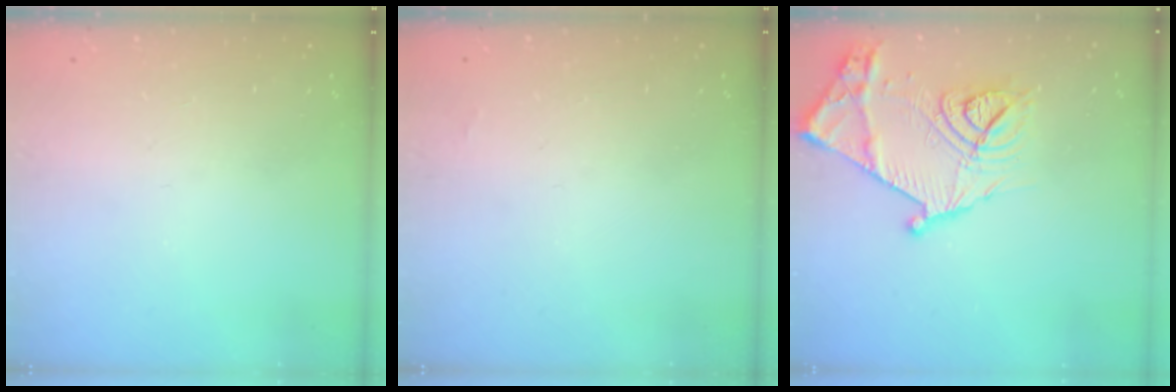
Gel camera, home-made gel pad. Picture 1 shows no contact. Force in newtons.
{"total": 1.3, "press": 1.3, "slide": 0.2}
{"total": 19.0, "press": 19.0, "slide": 0.7}